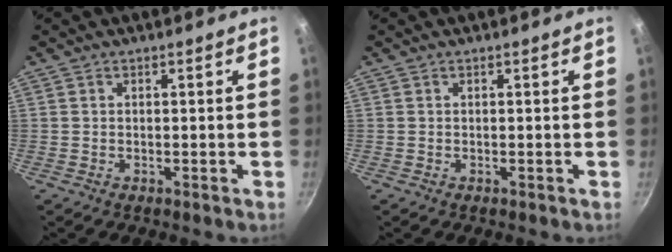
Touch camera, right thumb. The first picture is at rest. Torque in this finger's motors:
{"motor_torque": [0.00, 0.00, 0.00, 0.00, 0.00]}